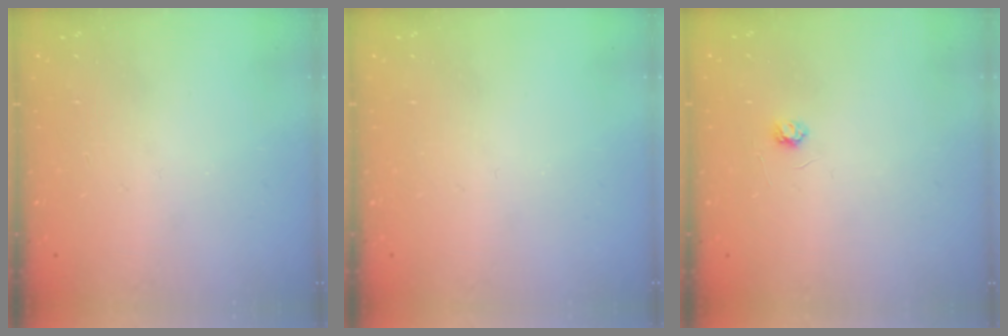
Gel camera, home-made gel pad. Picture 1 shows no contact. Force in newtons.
{"total": 0.0}
{"total": 2.6, "press": 2.6, "slide": 0.3}